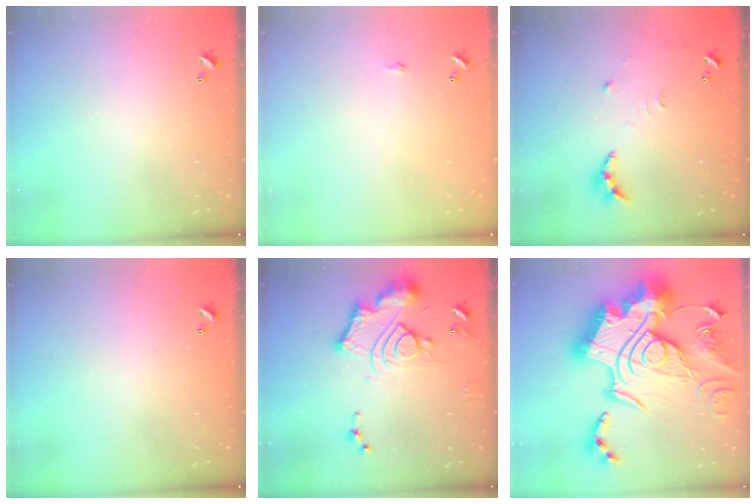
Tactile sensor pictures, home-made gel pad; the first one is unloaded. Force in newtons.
{"total": 0.6, "press": 0.6, "slide": 0.2}
{"total": 9.0, "press": 9.0, "slide": 0.5}
{"total": 0.0}
{"total": 14.1, "press": 14.1, "slide": 1.3}
{"total": 0.7, "press": 0.7, "slide": 0.1}